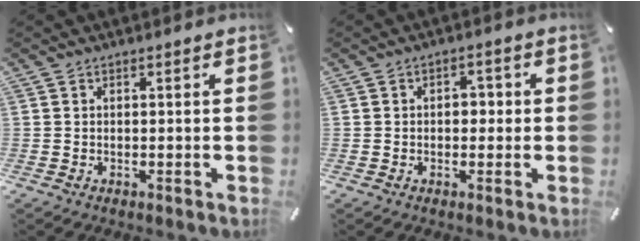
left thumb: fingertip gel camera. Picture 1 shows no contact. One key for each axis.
{"total": 3.0, "fx": -0.5, "fy": 2.2, "fz": 2.0, "tx": -0.023, "ty": 0.004, "tz": -0.018}